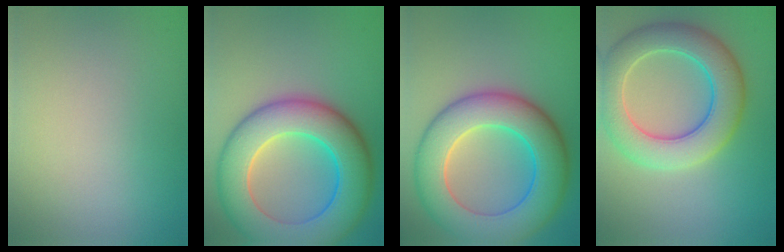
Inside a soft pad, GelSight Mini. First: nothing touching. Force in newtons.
{"total": 11.6, "press": 11.6, "slide": 0.5}
{"total": 10.8, "press": 10.8, "slide": 0.5}
{"total": 7.5, "press": 7.5, "slide": 0.4}